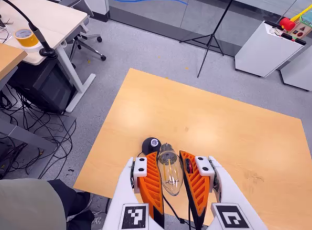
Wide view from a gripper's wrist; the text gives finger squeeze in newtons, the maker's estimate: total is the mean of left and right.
{"total": 20.3, "left": 21.8, "right": 18.9}